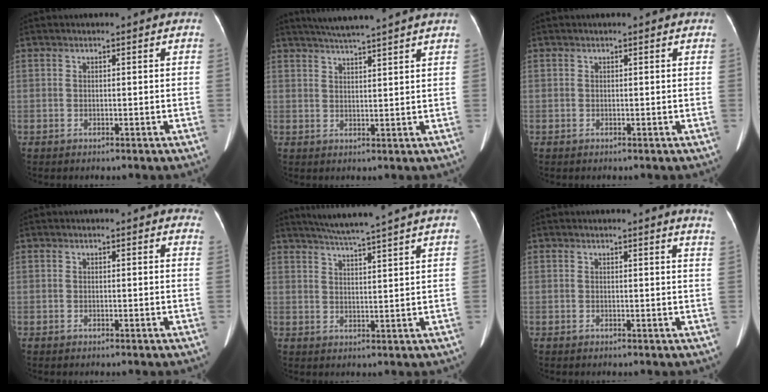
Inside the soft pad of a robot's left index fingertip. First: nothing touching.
{"total": 8.7, "force": [7.6, -1.1, 4.0], "torque": [-0.065, 0.020, 0.105]}
{"total": 0.7, "force": [0.5, 0.3, 0.3], "torque": [-0.006, 0.018, 0.001]}
{"total": 5.5, "force": [5.0, 1.7, 1.7], "torque": [-0.004, 0.007, 0.036]}
{"total": 12.7, "force": [11.0, -1.4, 6.0], "torque": [-0.102, 0.008, 0.147]}
{"total": 4.5, "force": [4.2, -0.5, 1.6], "torque": [-0.017, -0.018, 0.020]}